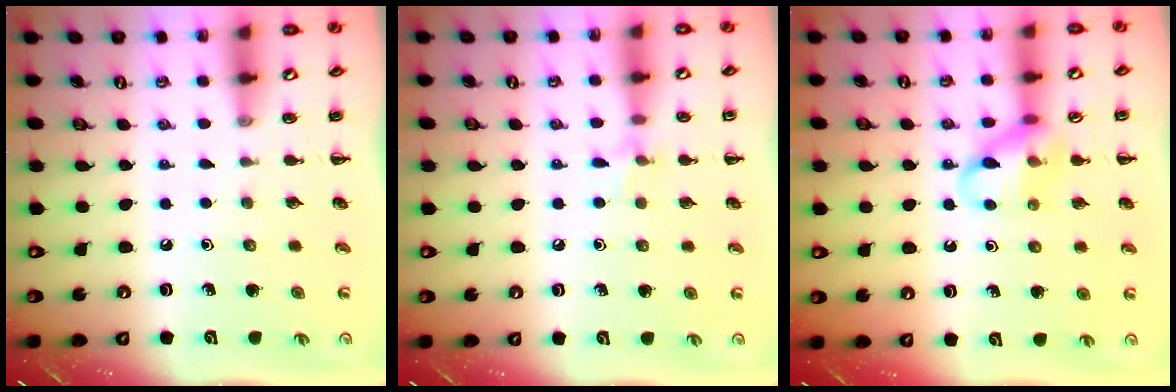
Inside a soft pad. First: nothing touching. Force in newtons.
{"total": 5.8, "press": 5.5, "slide": 1.9}
{"total": 12.7, "press": 12.5, "slide": 1.8}